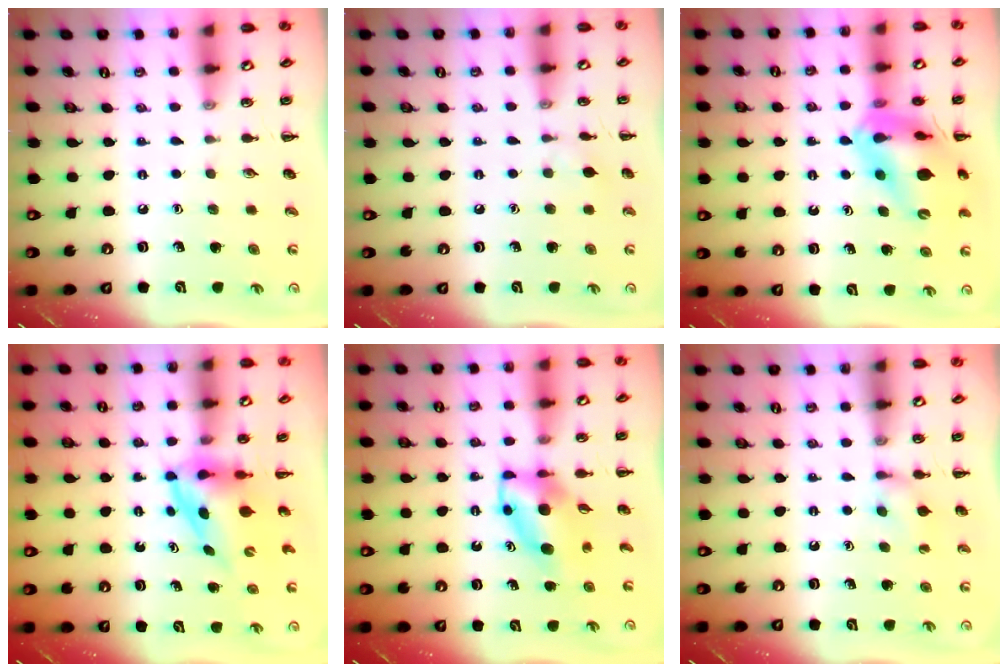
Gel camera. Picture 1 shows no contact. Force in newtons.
{"total": 5.0, "press": 4.7, "slide": 1.6}
{"total": 17.4, "press": 17.1, "slide": 3.1}
{"total": 3.7, "press": 3.7, "slide": 0.6}
{"total": 5.8, "press": 5.7, "slide": 1.4}
{"total": 5.7, "press": 5.6, "slide": 1.3}